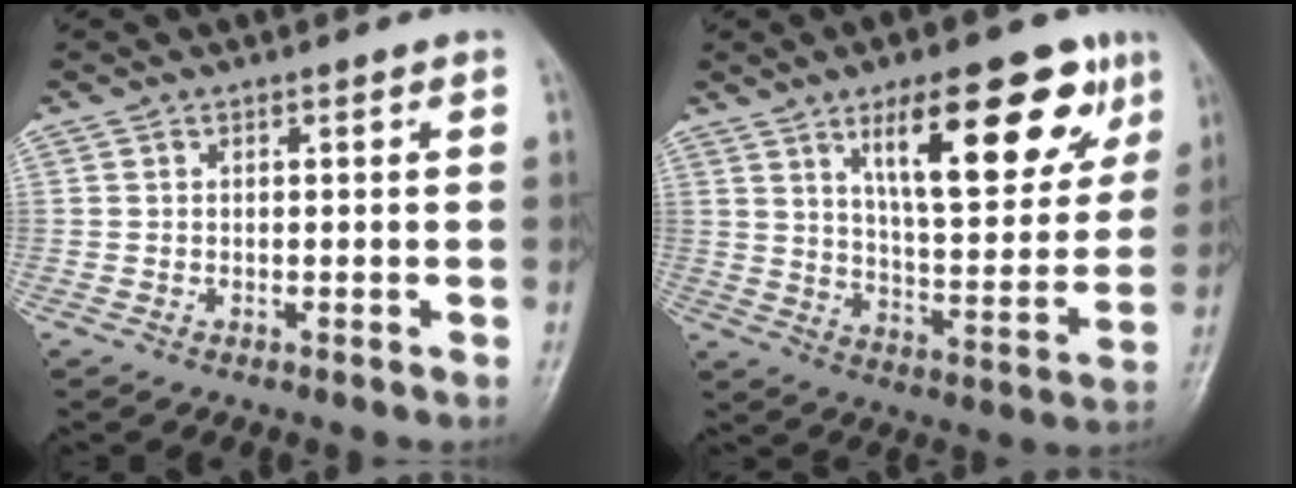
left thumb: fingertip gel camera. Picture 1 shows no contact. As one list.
[{"total": 20.9, "force": [10.8, 7.7, 16.2], "torque": [-0.189, -0.039, 0.167]}]